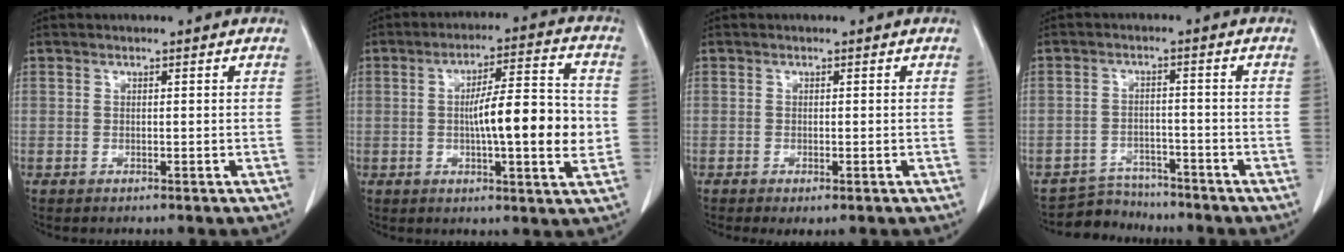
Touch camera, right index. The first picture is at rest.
{"total": 12.8, "force": [-0.9, 1.6, 12.7], "torque": [-0.199, 0.009, -0.018]}
{"total": 1.6, "force": [-0.8, 0.4, 1.3], "torque": [-0.021, -0.006, -0.009]}
{"total": 5.0, "force": [-4.7, 1.4, -0.8], "torque": [0.013, 0.004, -0.079]}